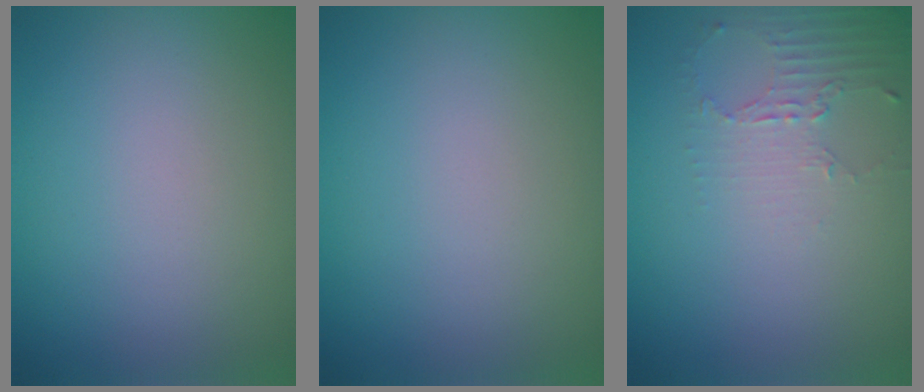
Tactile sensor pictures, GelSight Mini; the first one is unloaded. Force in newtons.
{"total": 0.0}
{"total": 2.2, "press": 1.6, "slide": 1.5}